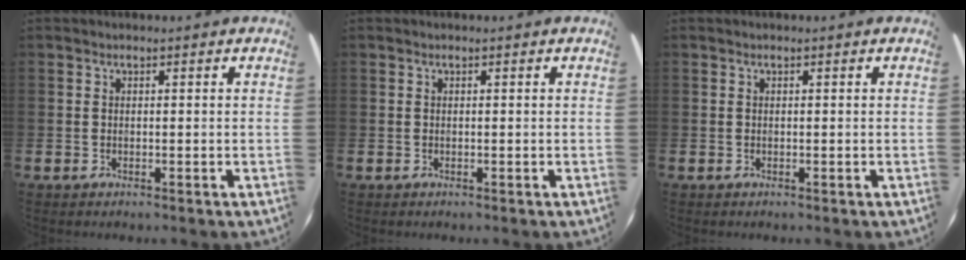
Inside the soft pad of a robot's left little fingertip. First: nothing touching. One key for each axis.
{"total": 0.0}
{"total": 0.0}